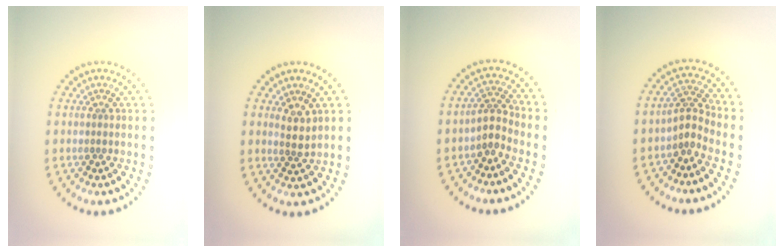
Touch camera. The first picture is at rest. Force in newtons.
{"total": 1.6, "press": 1.4, "slide": 0.9}
{"total": 2.2, "press": 1.5, "slide": 1.6}
{"total": 2.3, "press": 1.5, "slide": 1.7}